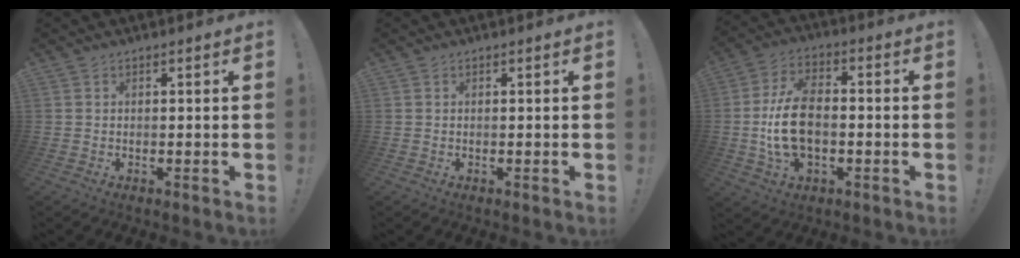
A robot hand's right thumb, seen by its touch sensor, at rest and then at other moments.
{"total": 0.0}
{"total": 14.4, "force": [-1.8, 9.2, 11.0], "torque": [-0.215, 0.010, -0.033]}